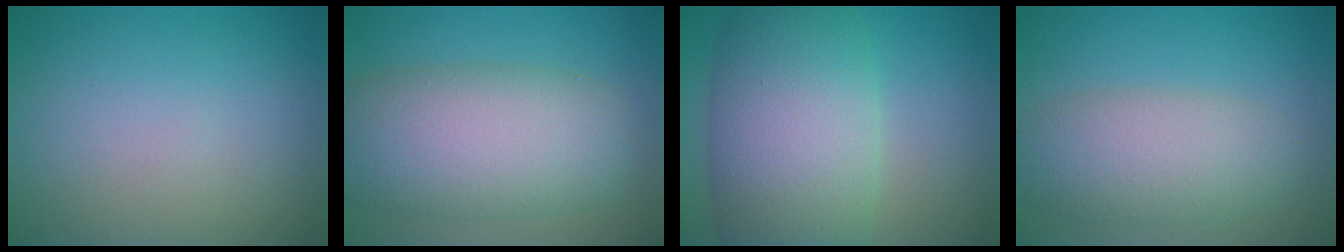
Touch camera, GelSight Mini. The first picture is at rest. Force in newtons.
{"total": 9.7, "press": 9.7, "slide": 0.5}
{"total": 11.5, "press": 11.5, "slide": 0.5}
{"total": 5.6, "press": 5.6, "slide": 0.3}